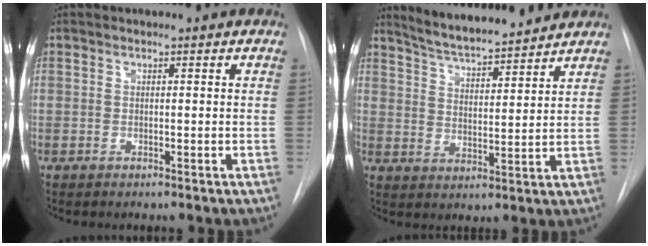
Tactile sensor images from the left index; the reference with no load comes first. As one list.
[{"total": 11.0, "force": [10.3, 0.8, 3.6], "torque": [-0.065, 0.006, 0.167]}]